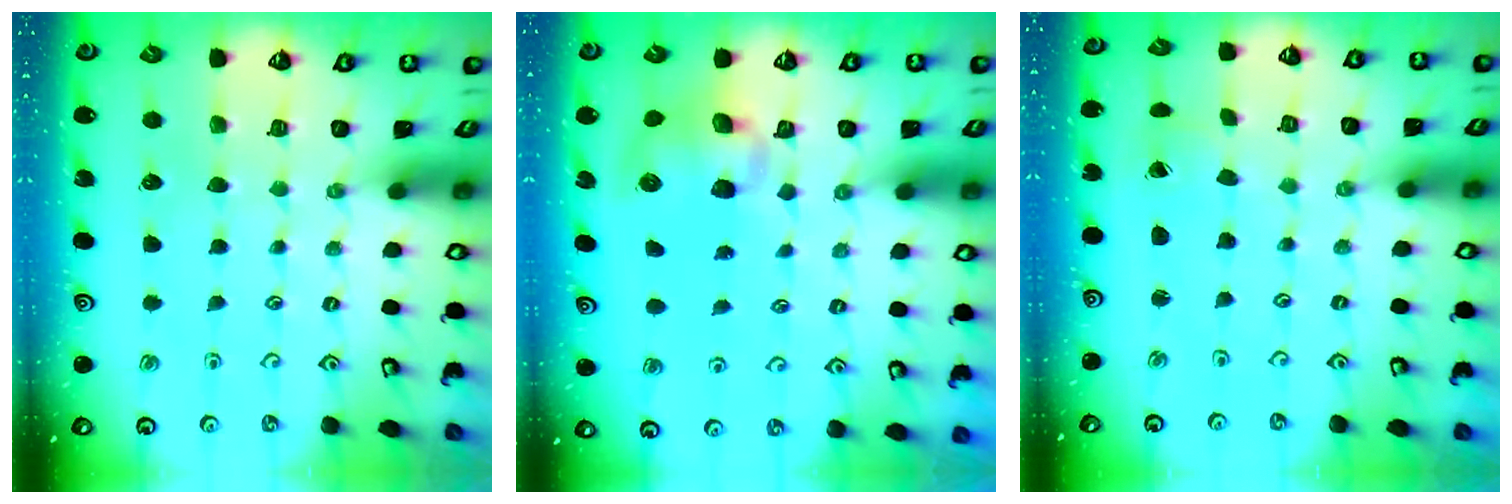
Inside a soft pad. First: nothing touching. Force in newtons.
{"total": 9.6, "press": 9.5, "slide": 1.5}
{"total": 1.5, "press": 1.5, "slide": 0.0}